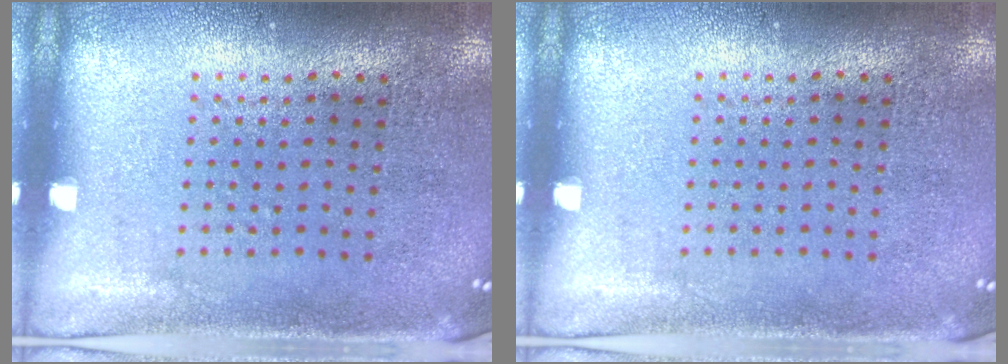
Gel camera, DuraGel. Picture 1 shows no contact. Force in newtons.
{"total": 0.0}